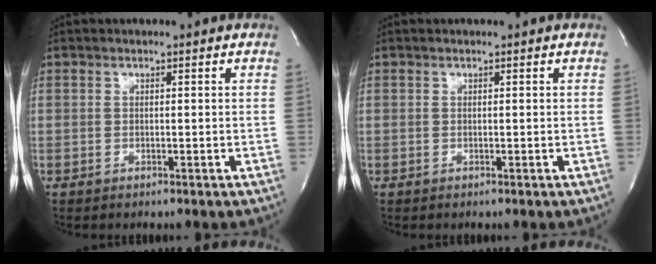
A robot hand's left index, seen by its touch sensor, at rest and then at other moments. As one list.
[{"total": 0.0}]